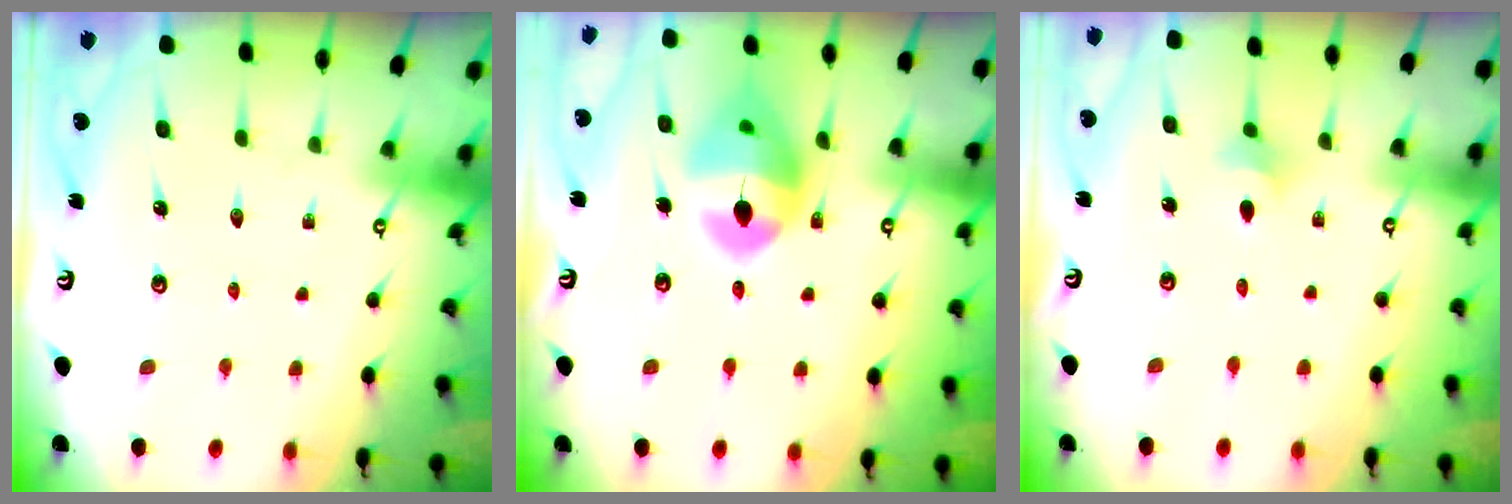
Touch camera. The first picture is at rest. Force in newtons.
{"total": 15.4, "press": 15.3, "slide": 1.8}
{"total": 3.4, "press": 3.3, "slide": 0.9}